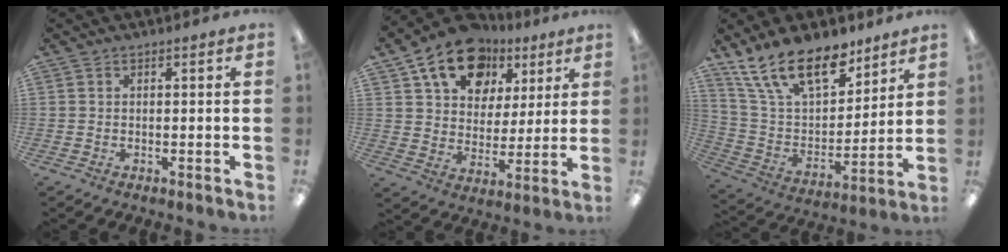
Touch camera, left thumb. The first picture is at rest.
{"total": 16.0, "force": [9.7, 10.9, 6.6], "torque": [-0.107, -0.048, 0.180]}
{"total": 20.0, "force": [13.8, 9.4, 11.0], "torque": [-0.198, -0.072, 0.250]}